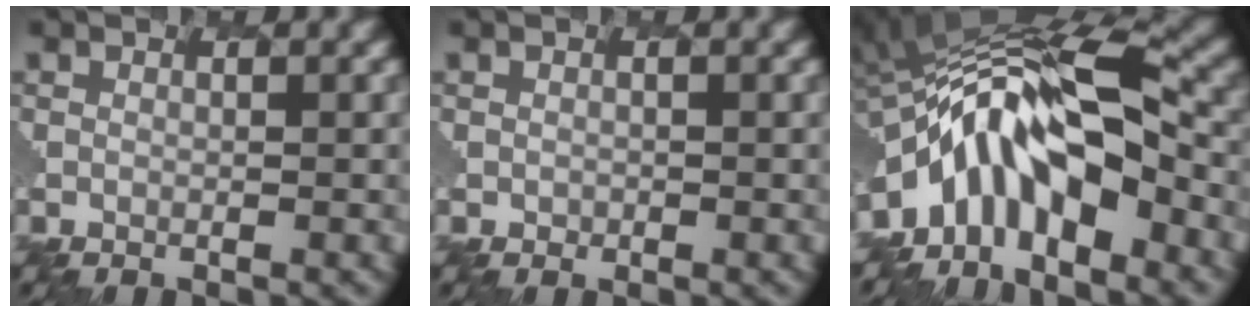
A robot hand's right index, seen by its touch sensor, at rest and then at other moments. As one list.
[{"total": 0.8, "force": [-0.6, 0.1, -0.5], "torque": [-0.013, -0.010, 0.004]}, {"total": 9.8, "force": [-4.6, 3.5, 7.9], "torque": [-0.159, 0.013, -0.081]}]